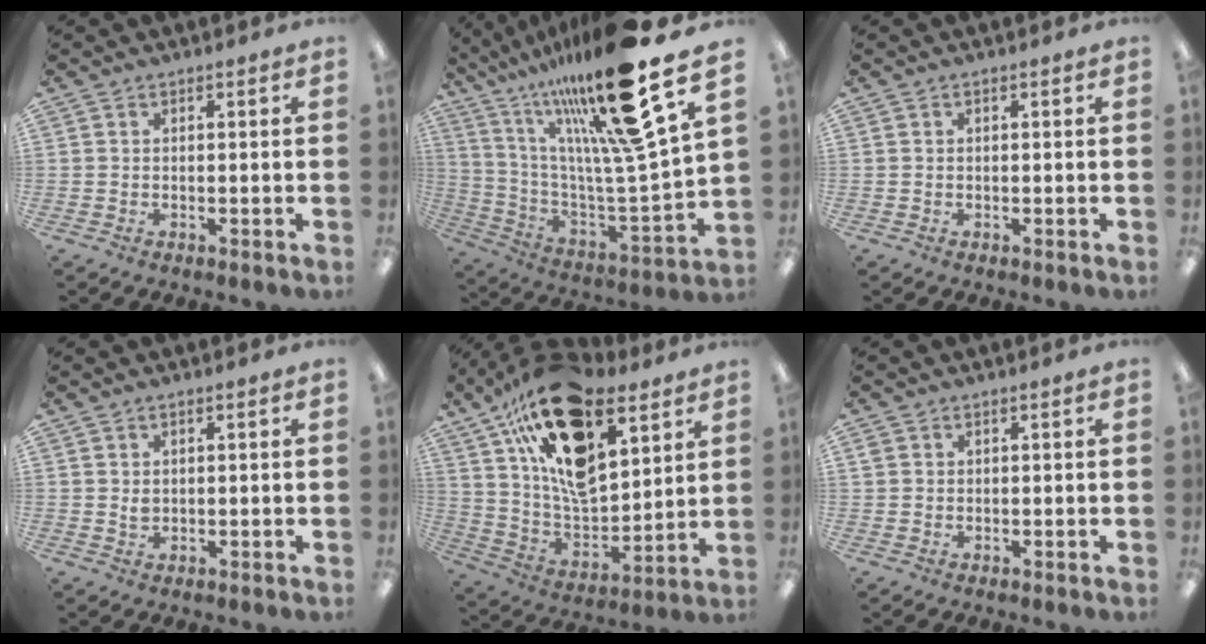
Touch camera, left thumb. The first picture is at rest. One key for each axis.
{"total": 26.3, "fx": 18.3, "fy": 4.1, "fz": 18.4, "tx": -0.303, "ty": -0.107, "tz": 0.291}
{"total": 0.0}
{"total": 1.5, "fx": 0.4, "fy": 1.1, "fz": 0.9, "tx": -0.019, "ty": 0.002, "tz": 0.007}
{"total": 23.4, "fx": 13.4, "fy": 11.8, "fz": 15.1, "tx": -0.276, "ty": -0.074, "tz": 0.238}
{"total": 1.1, "fx": 0.3, "fy": 1.0, "fz": 0.5, "tx": -0.009, "ty": 0.005, "tz": 0.005}